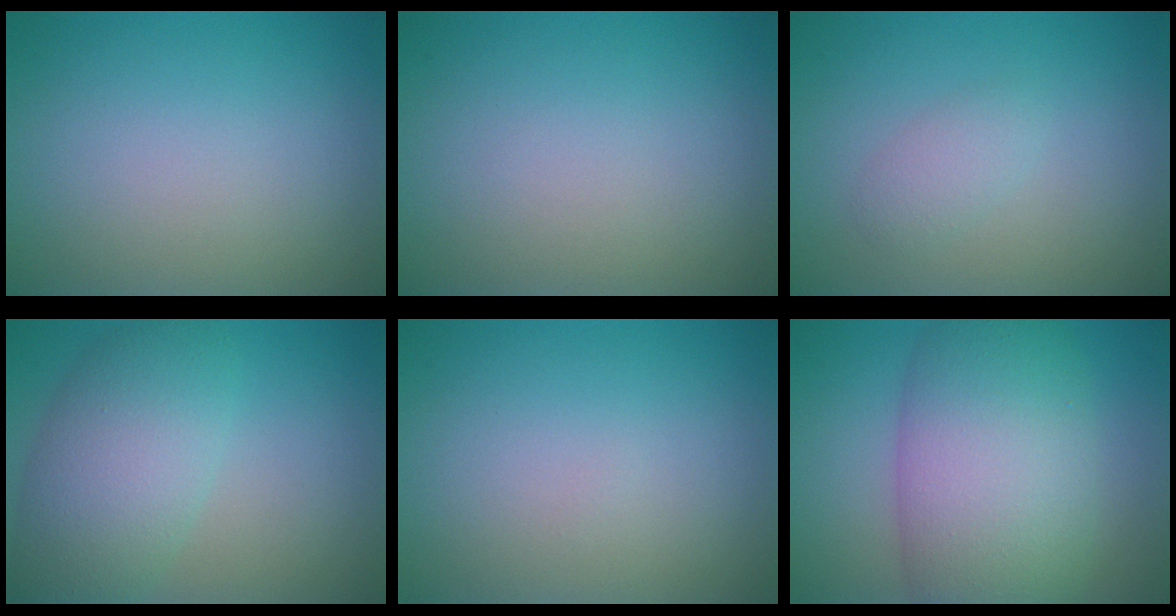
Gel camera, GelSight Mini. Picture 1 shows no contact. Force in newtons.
{"total": 0.0}
{"total": 1.5, "press": 1.5, "slide": 0.0}
{"total": 6.5, "press": 6.5, "slide": 0.2}
{"total": 0.0}
{"total": 10.9, "press": 10.9, "slide": 0.5}